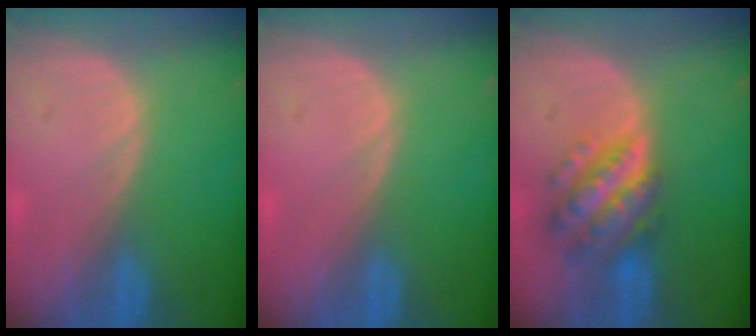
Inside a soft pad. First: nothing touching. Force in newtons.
{"total": 0.0}
{"total": 7.7, "press": 7.7, "slide": 0.5}